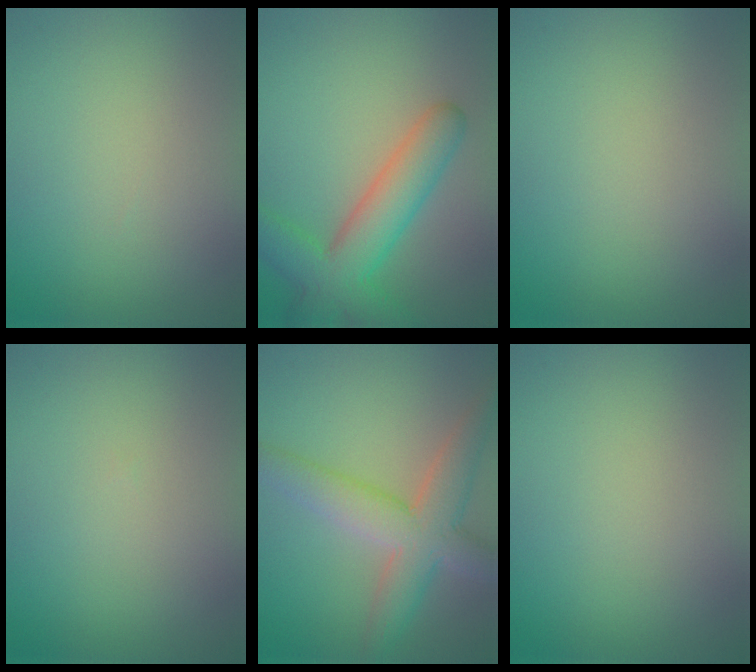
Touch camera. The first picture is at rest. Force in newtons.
{"total": 6.5, "press": 6.5, "slide": 0.3}
{"total": 0.0}
{"total": 0.0}
{"total": 6.1, "press": 6.1, "slide": 0.5}
{"total": 0.0}